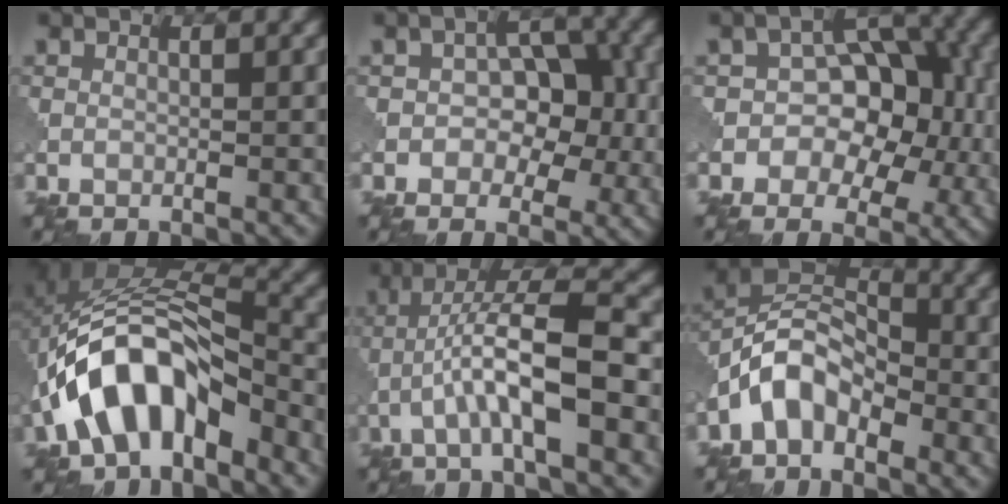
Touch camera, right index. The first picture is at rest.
{"total": 5.6, "force": [-0.4, 3.9, 4.0], "torque": [-0.038, 0.004, -0.013]}
{"total": 8.6, "force": [-0.5, 6.0, 6.2], "torque": [-0.059, 0.010, -0.015]}
{"total": 9.4, "force": [-4.1, 4.8, 7.0], "torque": [-0.129, 0.017, -0.076]}
{"total": 7.1, "force": [-2.0, 1.3, 6.7], "torque": [-0.122, 0.023, -0.040]}
{"total": 5.6, "force": [-2.9, 3.4, 3.4], "torque": [-0.061, 0.014, -0.068]}